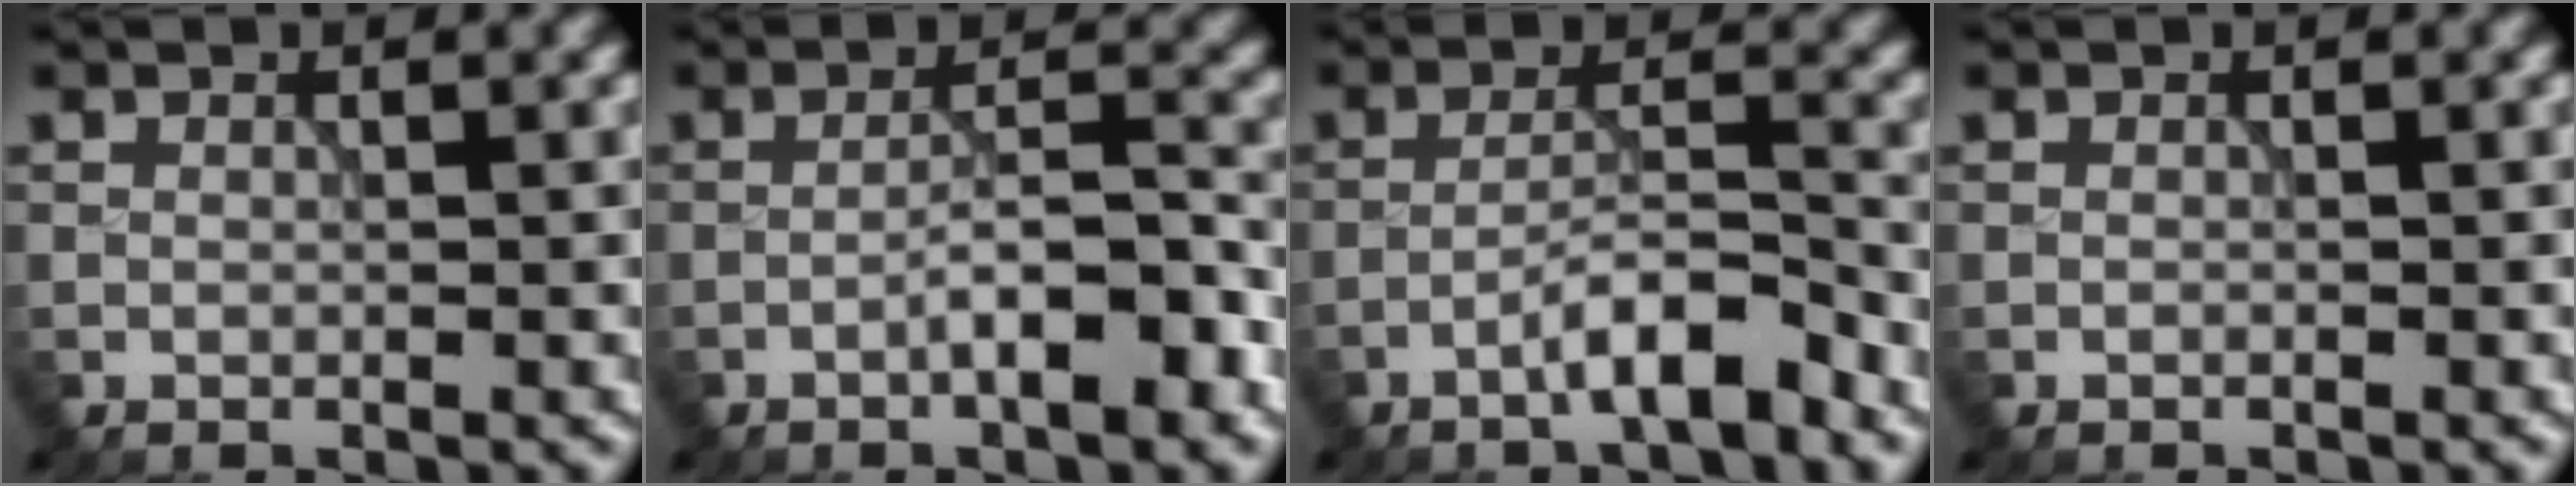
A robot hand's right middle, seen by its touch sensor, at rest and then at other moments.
{"total": 4.8, "force": [-2.2, 1.0, 4.1], "torque": [-0.063, 0.012, -0.038]}
{"total": 4.3, "force": [-2.8, 0.6, 3.2], "torque": [-0.054, 0.015, -0.056]}
{"total": 0.0}